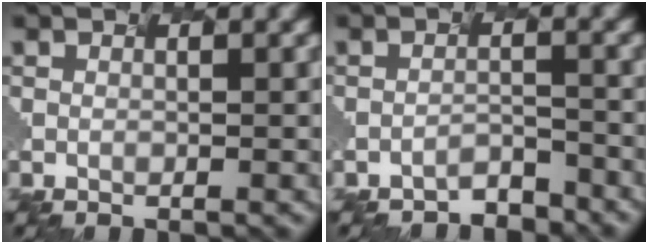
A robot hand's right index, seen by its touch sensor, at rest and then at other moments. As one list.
[{"total": 3.6, "force": [-3.4, -0.7, -0.8], "torque": [-0.007, -0.004, -0.033]}]